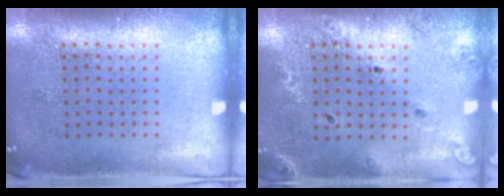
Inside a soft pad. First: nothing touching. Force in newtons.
{"total": 1.4, "press": 1.4, "slide": 0.1}